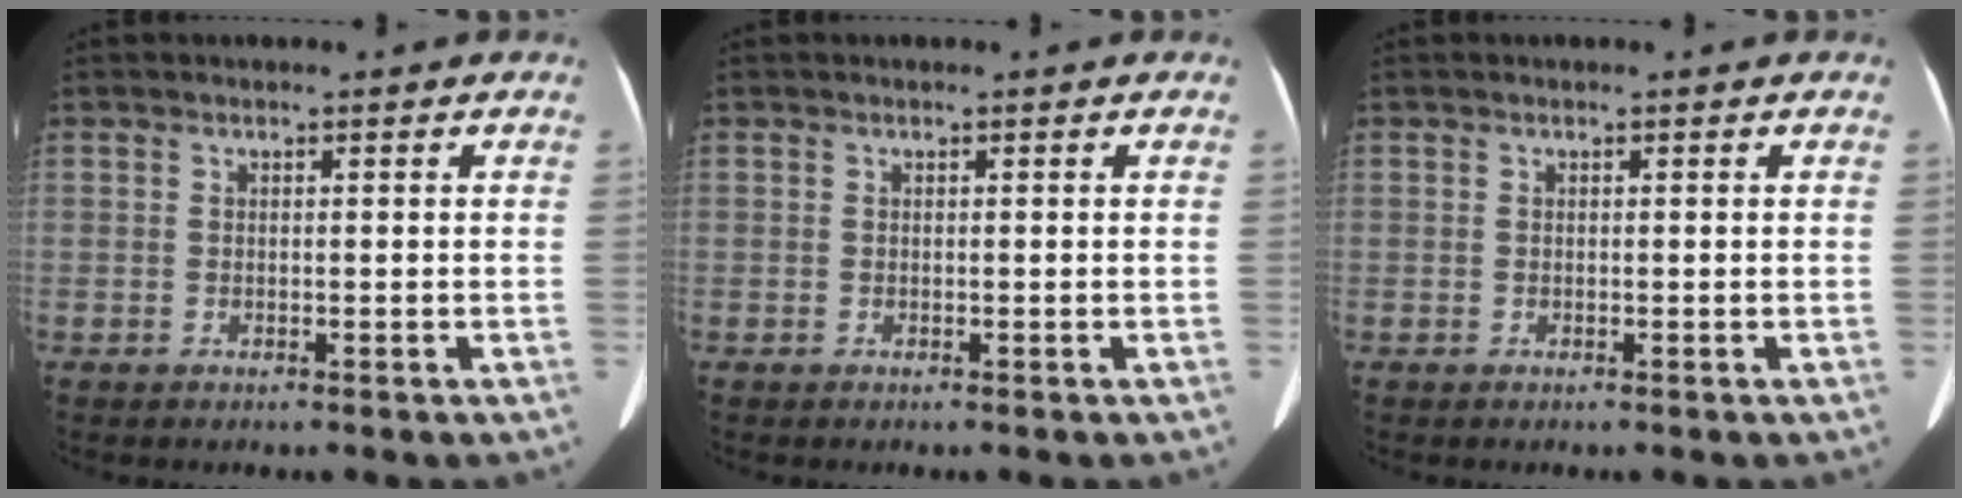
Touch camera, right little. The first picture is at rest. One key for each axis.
{"total": 0.0}
{"total": 0.0}